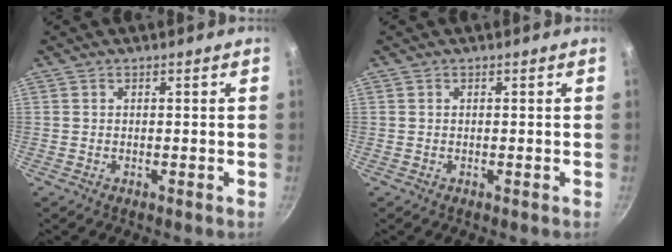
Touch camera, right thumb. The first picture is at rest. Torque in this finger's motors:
{"motor_torque": [0.04, 0.03, 0.17, 0.04, -0.01]}